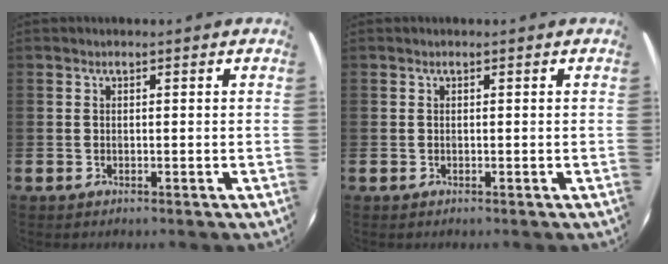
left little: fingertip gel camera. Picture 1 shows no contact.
{"total": 0.0}